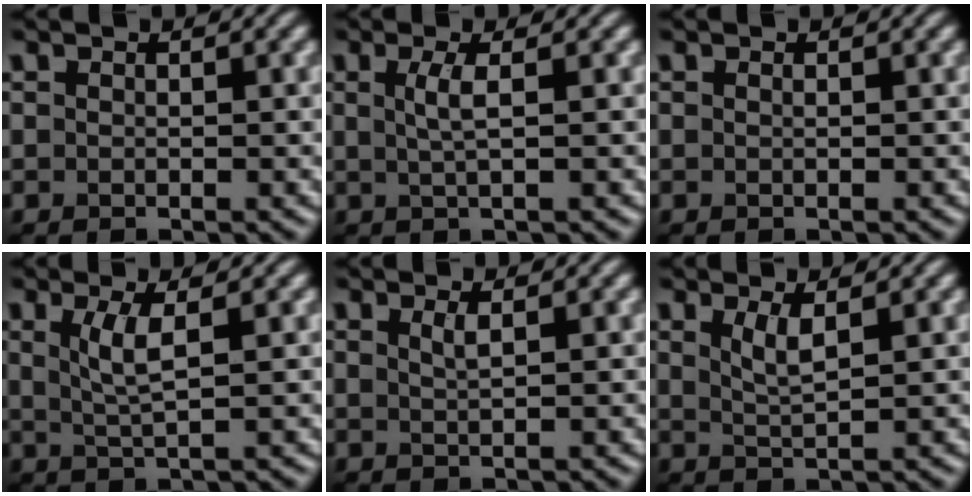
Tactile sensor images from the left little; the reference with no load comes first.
{"total": 2.1, "force": [0.4, 0.5, 2.0], "torque": [-0.039, 0.001, 0.006]}
{"total": 0.0}
{"total": 2.9, "force": [0.9, 0.6, 2.7], "torque": [-0.055, -0.003, 0.019]}
{"total": 1.2, "force": [0.6, 0.4, 1.0], "torque": [-0.013, 0.002, 0.008]}
{"total": 2.1, "force": [1.0, 0.5, 1.7], "torque": [-0.035, -0.004, 0.021]}